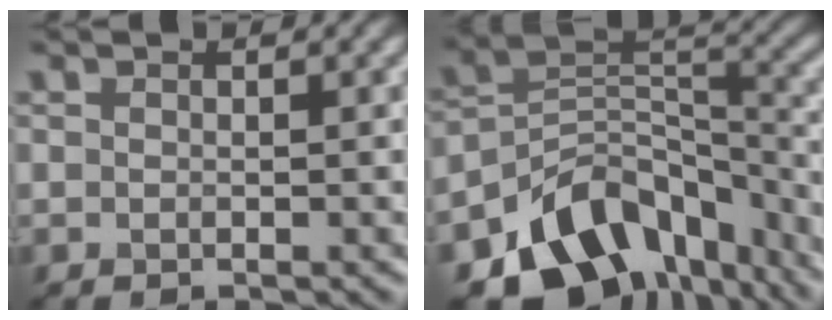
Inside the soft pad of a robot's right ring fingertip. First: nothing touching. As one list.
[{"total": 12.3, "force": [-8.5, 7.2, 5.2], "torque": [-0.079, 0.002, -0.149]}]